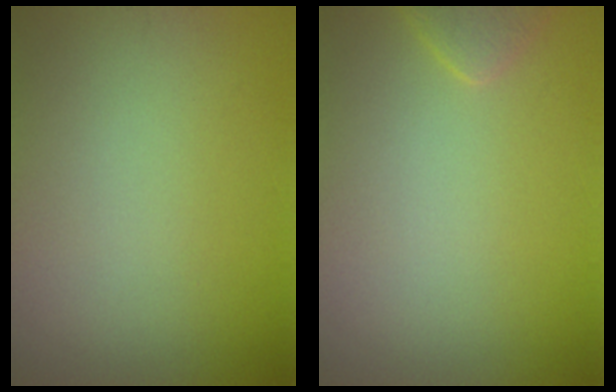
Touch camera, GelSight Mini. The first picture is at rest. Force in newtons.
{"total": 1.6, "press": 1.6, "slide": 0.1}